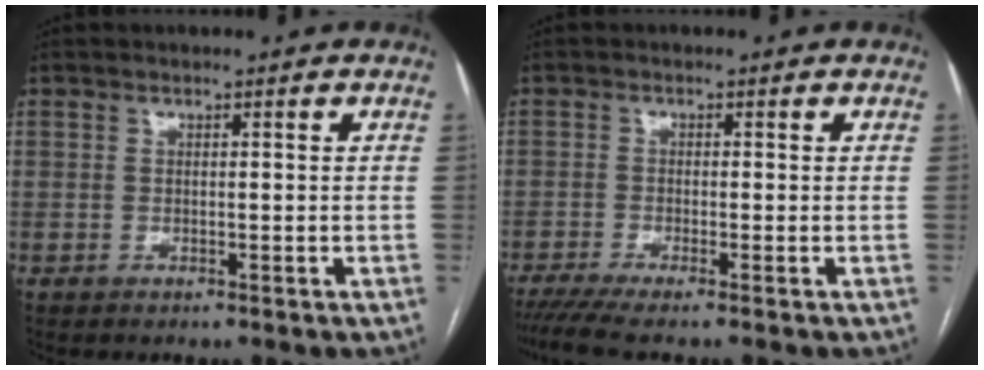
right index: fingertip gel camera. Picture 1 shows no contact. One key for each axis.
{"total": 4.9, "fx": -3.8, "fy": -0.3, "fz": 3.1, "tx": -0.052, "ty": -0.011, "tz": -0.068}